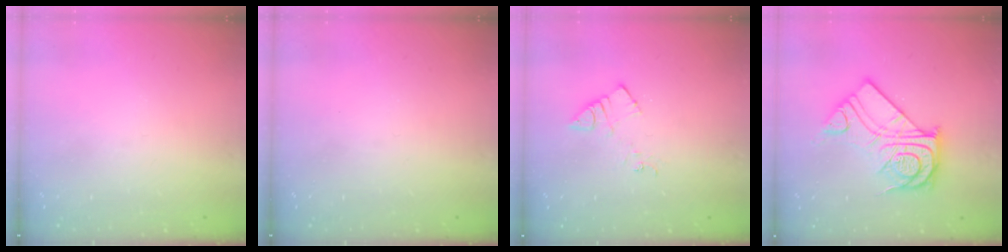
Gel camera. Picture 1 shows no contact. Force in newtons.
{"total": 0.0}
{"total": 5.2, "press": 5.2, "slide": 0.7}
{"total": 16.6, "press": 16.5, "slide": 1.4}